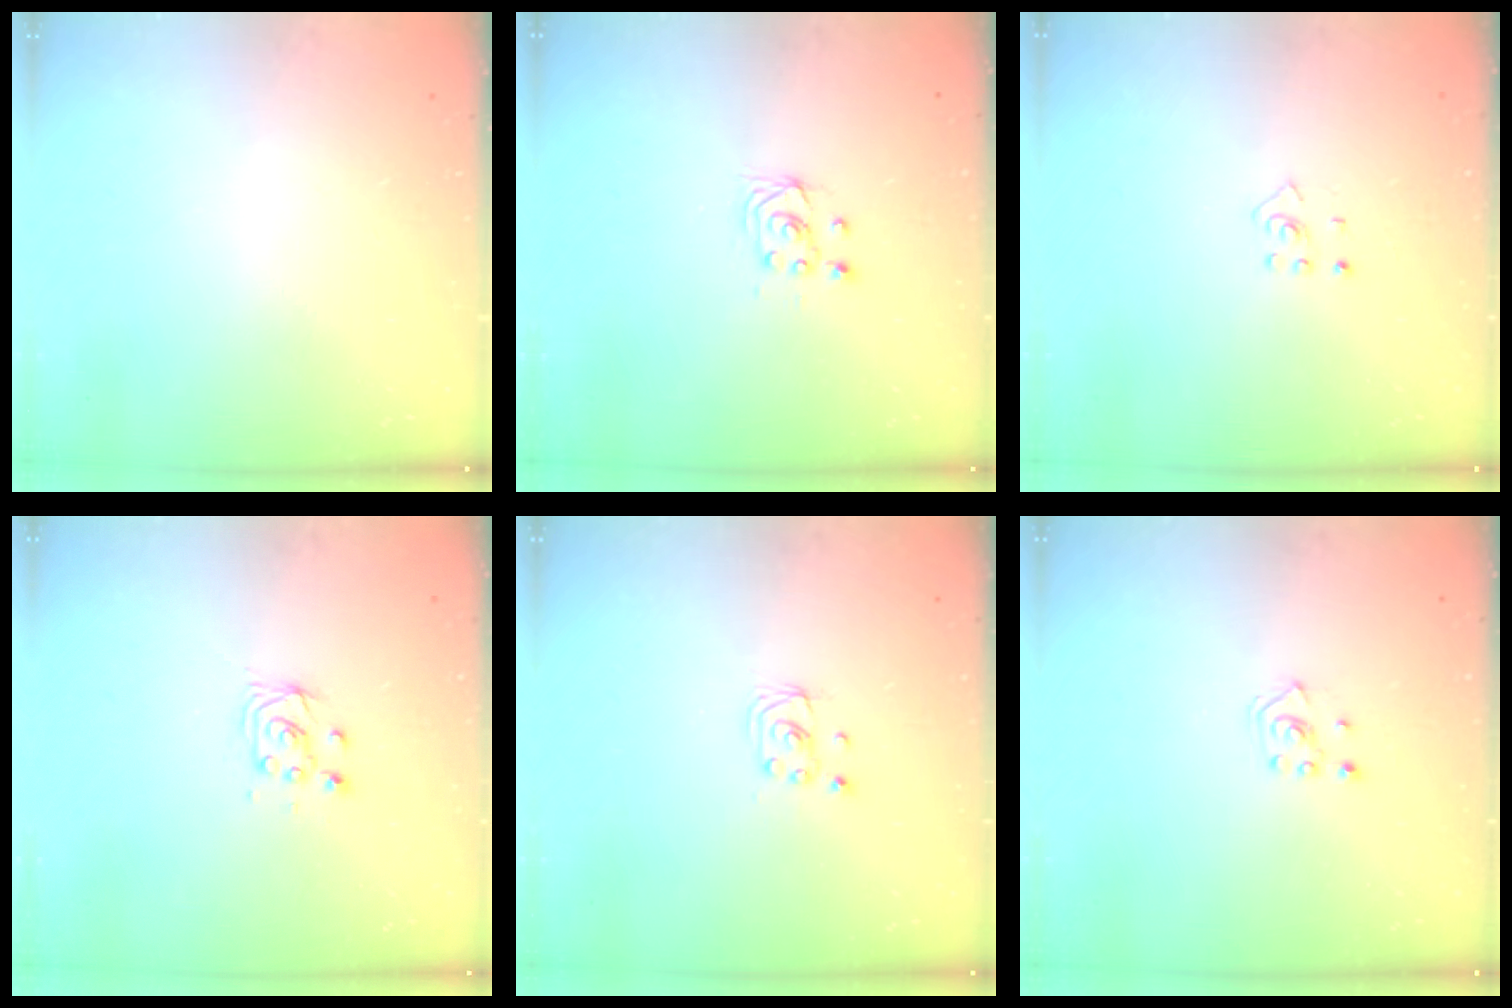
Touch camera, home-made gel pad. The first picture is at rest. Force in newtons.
{"total": 2.9, "press": 2.7, "slide": 1.0}
{"total": 2.5, "press": 2.4, "slide": 0.8}
{"total": 6.1, "press": 6.1, "slide": 0.5}
{"total": 2.0, "press": 2.0, "slide": 0.2}
{"total": 2.8, "press": 2.7, "slide": 0.7}